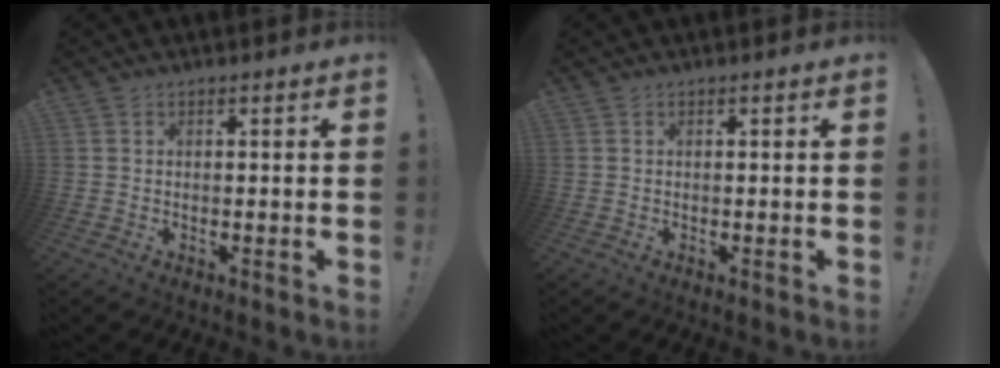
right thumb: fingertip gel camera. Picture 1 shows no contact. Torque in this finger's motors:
{"motor_torque": [0.00, 0.00, 0.00, 0.00, 0.00]}